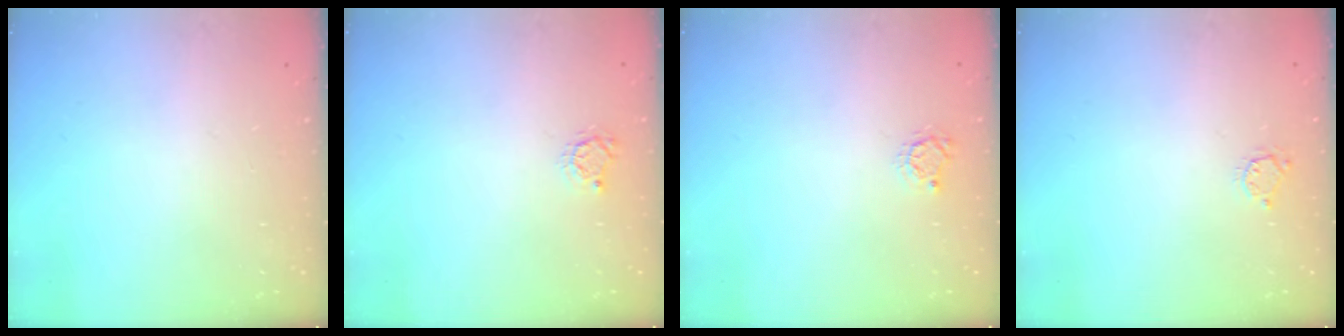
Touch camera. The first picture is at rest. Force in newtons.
{"total": 2.9, "press": 2.9, "slide": 0.4}
{"total": 2.9, "press": 2.9, "slide": 0.4}
{"total": 3.3, "press": 3.3, "slide": 0.4}